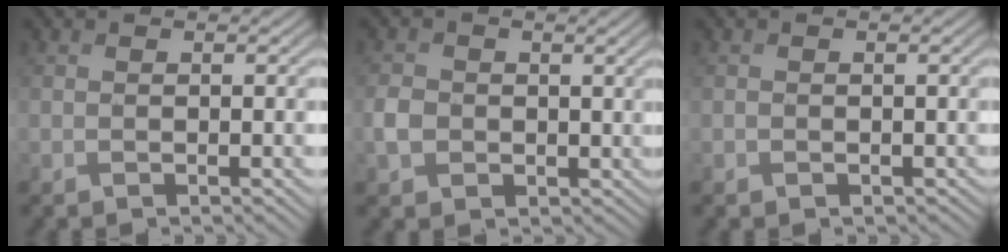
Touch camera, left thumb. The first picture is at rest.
{"total": 3.6, "force": [-0.3, 3.2, 1.7], "torque": [-0.043, -0.002, -0.010]}
{"total": 0.6, "force": [-0.2, 0.6, 0.2], "torque": [-0.001, -0.004, -0.005]}